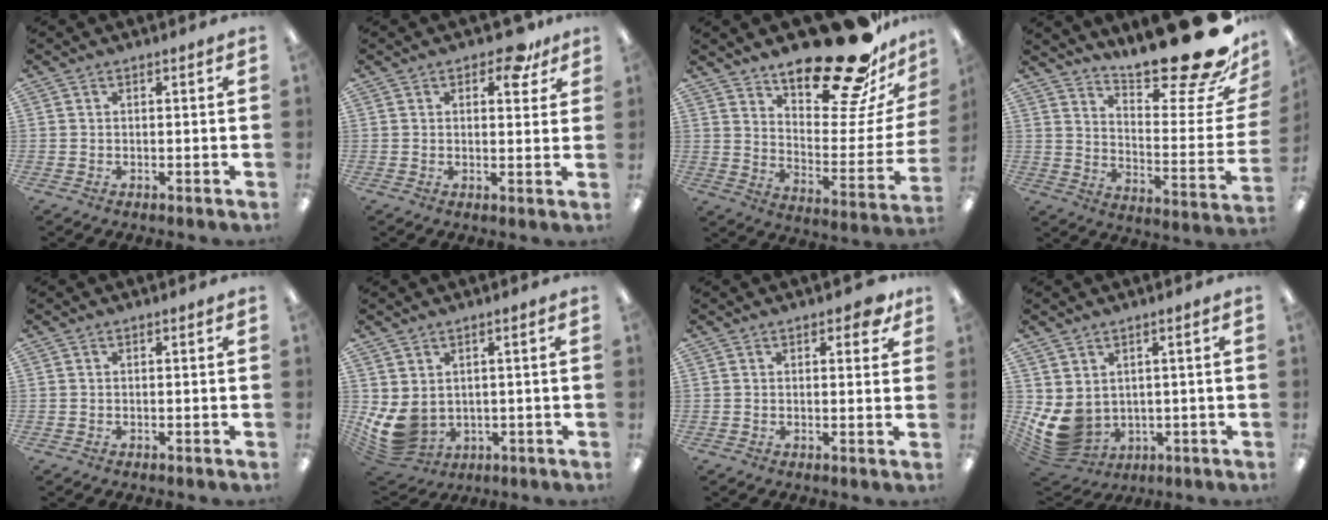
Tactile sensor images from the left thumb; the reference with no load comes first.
{"total": 6.7, "force": [4.1, 3.4, 4.1], "torque": [-0.043, -0.014, 0.065]}
{"total": 24.6, "force": [20.0, 7.7, 12.1], "torque": [-0.146, -0.152, 0.328]}
{"total": 23.1, "force": [18.0, 4.8, 13.7], "torque": [-0.167, -0.149, 0.288]}
{"total": 0.0}
{"total": 7.8, "force": [0.9, 6.0, 5.0], "torque": [-0.124, -0.019, 0.022]}
{"total": 3.9, "force": [2.3, 1.6, 2.6], "torque": [-0.025, -0.008, 0.035]}
{"total": 8.1, "force": [0.6, 6.4, 4.9], "torque": [-0.123, -0.020, 0.018]}